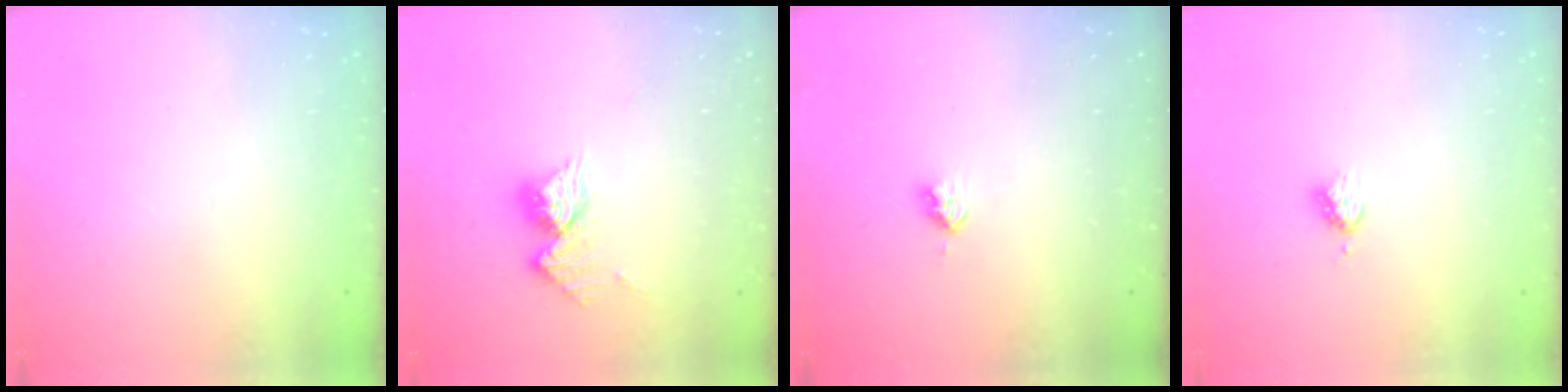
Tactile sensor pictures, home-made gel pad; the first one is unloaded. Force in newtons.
{"total": 10.6, "press": 10.6, "slide": 1.0}
{"total": 2.8, "press": 2.8, "slide": 0.2}
{"total": 4.2, "press": 4.2, "slide": 0.6}